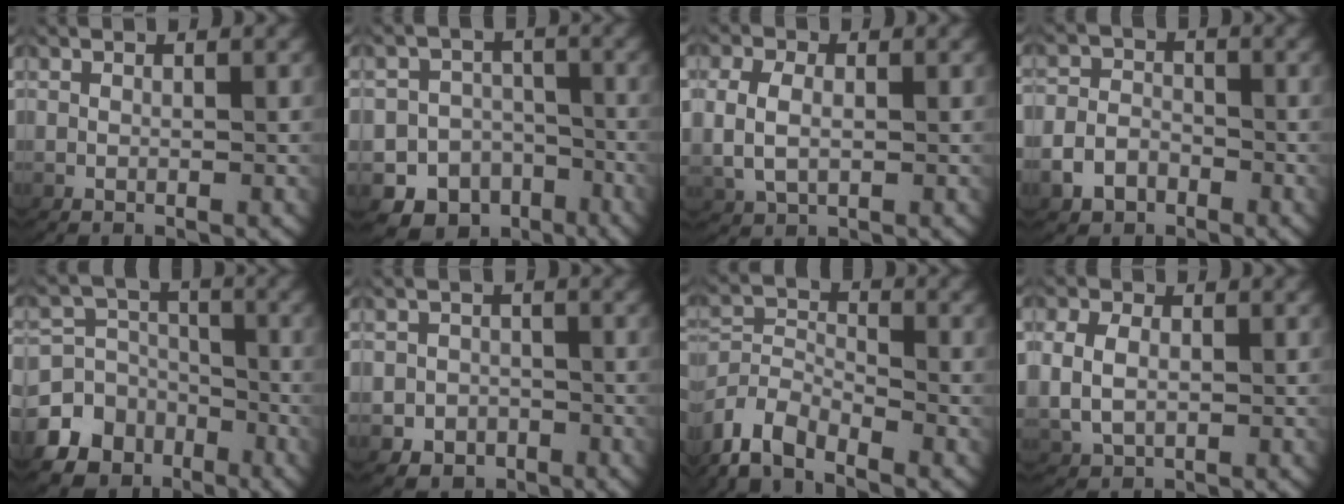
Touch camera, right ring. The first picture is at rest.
{"total": 15.1, "force": [-7.7, 12.9, 1.9], "torque": [-0.041, -0.050, -0.142]}
{"total": 3.5, "force": [0.5, 2.7, 2.2], "torque": [-0.064, -0.004, 0.017]}
{"total": 4.0, "force": [-2.1, 3.3, 0.8], "torque": [-0.017, -0.005, -0.037]}
{"total": 11.8, "force": [-5.4, 10.0, 3.5], "torque": [-0.048, -0.033, -0.096]}
{"total": 4.5, "force": [-2.4, 3.8, 0.7], "torque": [0.004, -0.017, -0.038]}
{"total": 6.4, "force": [-3.7, 4.7, 2.4], "torque": [-0.070, -0.030, -0.058]}
{"total": 4.0, "force": [0.6, 3.3, 2.2], "torque": [-0.061, -0.004, 0.019]}